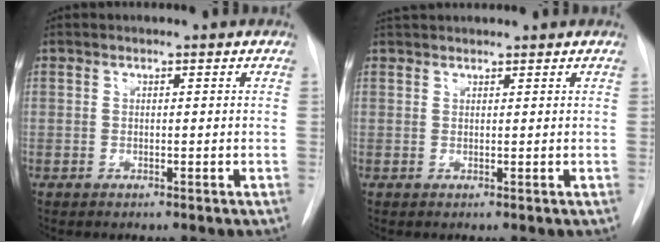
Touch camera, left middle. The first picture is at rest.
{"total": 3.9, "force": [3.7, 0.7, 1.1], "torque": [-0.011, 0.038, 0.058]}